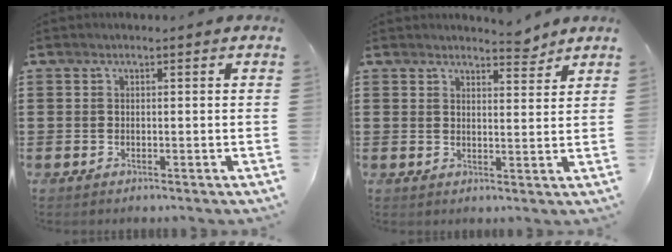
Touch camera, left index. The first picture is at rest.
{"total": 3.6, "force": [3.5, 0.5, 0.8], "torque": [-0.017, -0.013, 0.063]}